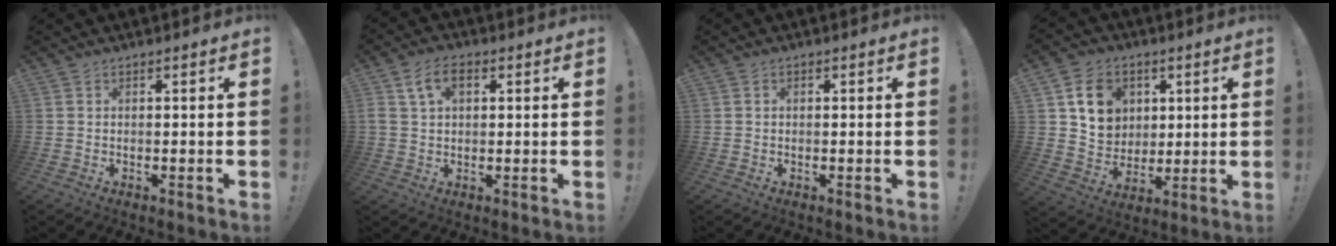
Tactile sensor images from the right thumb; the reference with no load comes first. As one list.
[{"total": 7.7, "force": [2.5, 4.6, 5.7], "torque": [-0.102, 0.005, 0.049]}, {"total": 0.5, "force": [-0.3, 0.4, 0.2], "torque": [-0.009, 0.005, -0.004]}, {"total": 13.0, "force": [5.6, 10.6, 5.1], "torque": [-0.069, -0.018, 0.113]}]